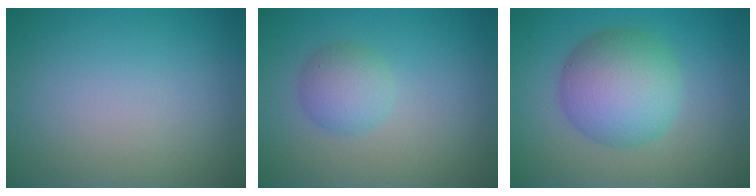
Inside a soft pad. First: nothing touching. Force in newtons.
{"total": 2.6, "press": 2.6, "slide": 0.1}
{"total": 6.8, "press": 6.7, "slide": 0.1}